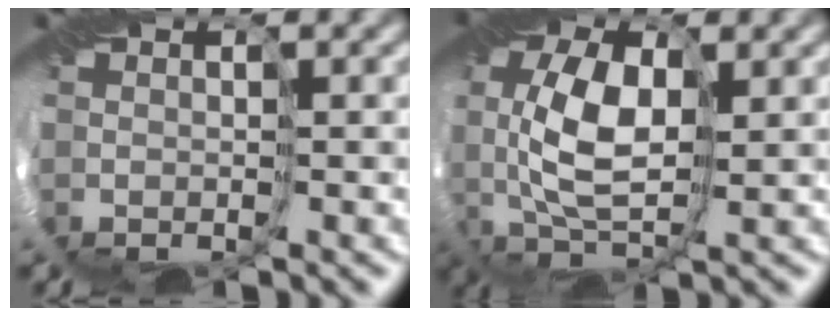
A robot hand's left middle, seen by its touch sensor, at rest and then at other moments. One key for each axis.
{"total": 6.7, "fx": -0.3, "fy": 4.0, "fz": 5.3, "tx": -0.130, "ty": 0.003, "tz": -0.009}